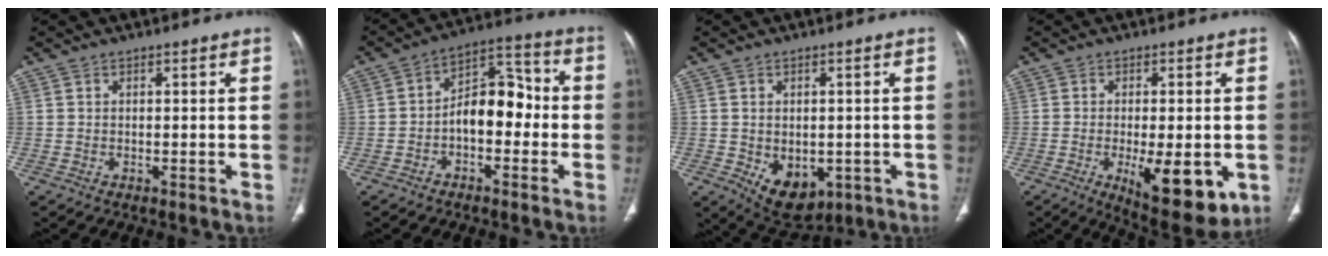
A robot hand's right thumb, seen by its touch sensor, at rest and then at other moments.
{"total": 10.4, "force": [-1.9, 6.4, 8.0], "torque": [-0.090, 0.046, -0.045]}
{"total": 8.7, "force": [-2.4, 5.8, 6.1], "torque": [-0.068, -0.006, -0.016]}
{"total": 13.4, "force": [-3.8, 5.1, 11.8], "torque": [-0.154, -0.019, -0.043]}